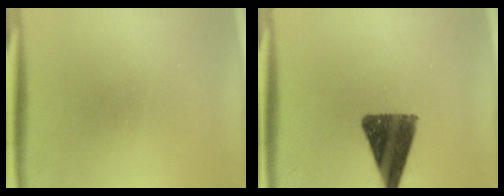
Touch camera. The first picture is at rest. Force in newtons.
{"total": 12.2}